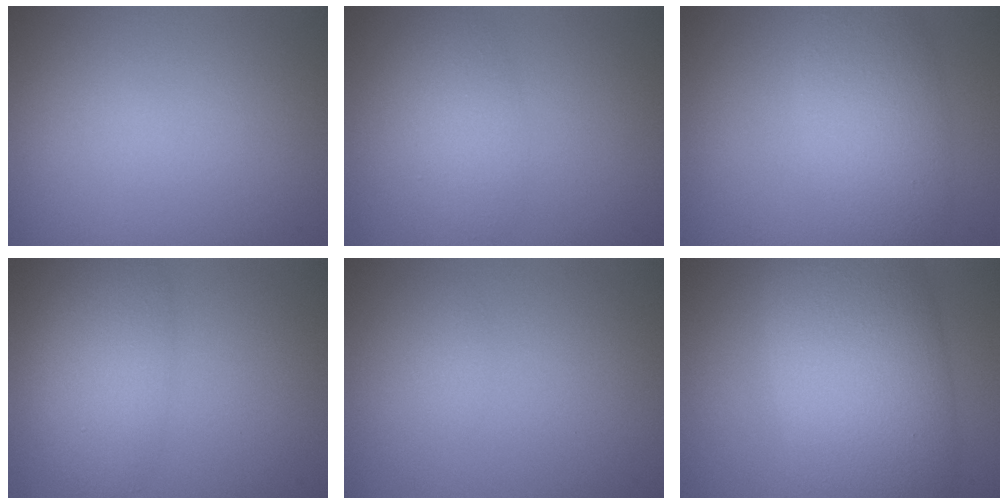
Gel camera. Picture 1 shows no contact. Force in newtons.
{"total": 2.8, "press": 2.8, "slide": 0.1}
{"total": 5.0, "press": 5.0, "slide": 0.1}
{"total": 3.6, "press": 3.6, "slide": 0.2}
{"total": 0.6, "press": 0.6, "slide": 0.0}
{"total": 11.8, "press": 11.8, "slide": 0.5}